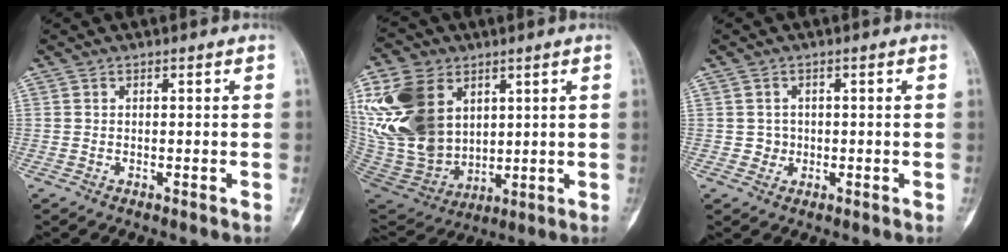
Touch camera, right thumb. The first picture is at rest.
{"total": 25.0, "force": [7.4, 17.7, 16.0], "torque": [-0.338, -0.018, 0.158]}
{"total": 2.0, "force": [-0.2, 1.9, 0.3], "torque": [0.009, 0.007, -0.005]}